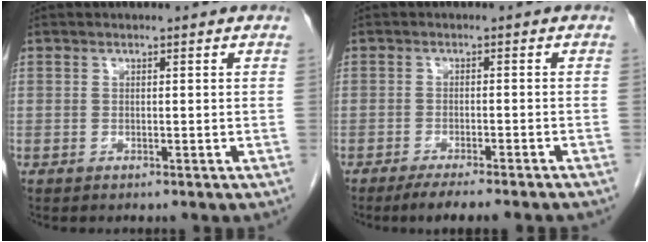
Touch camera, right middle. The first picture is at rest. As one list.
[{"total": 6.1, "force": [-5.0, -0.1, 3.6], "torque": [-0.043, -0.011, -0.073]}]